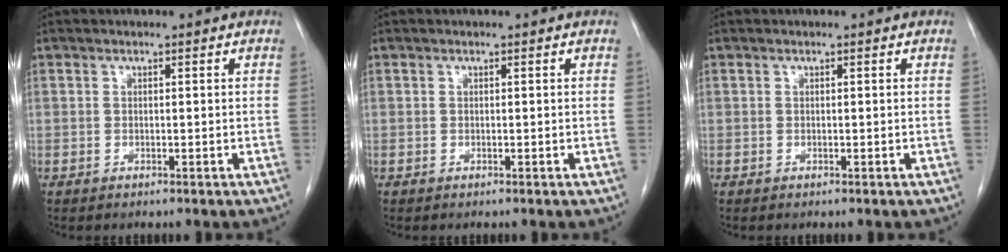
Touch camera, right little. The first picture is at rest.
{"total": 0.0}
{"total": 0.0}